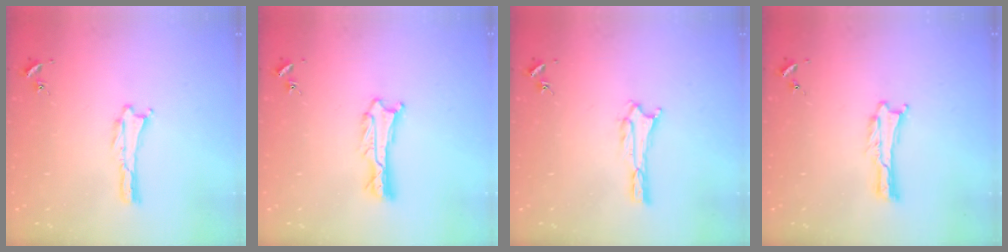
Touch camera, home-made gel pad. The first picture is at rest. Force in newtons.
{"total": 0.9, "press": 0.9, "slide": 0.1}
{"total": 1.6, "press": 1.6, "slide": 0.2}
{"total": 0.0}